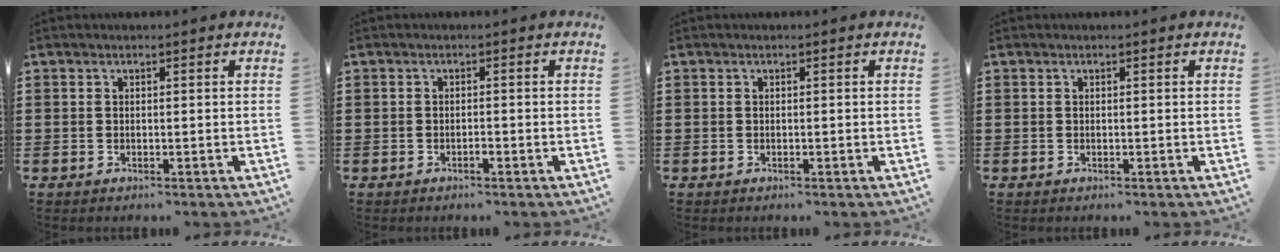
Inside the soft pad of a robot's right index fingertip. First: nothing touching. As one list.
[{"total": 0.9, "force": [-0.7, 0.2, 0.6], "torque": [-0.015, -0.004, -0.012]}, {"total": 0.0}, {"total": 0.0}]